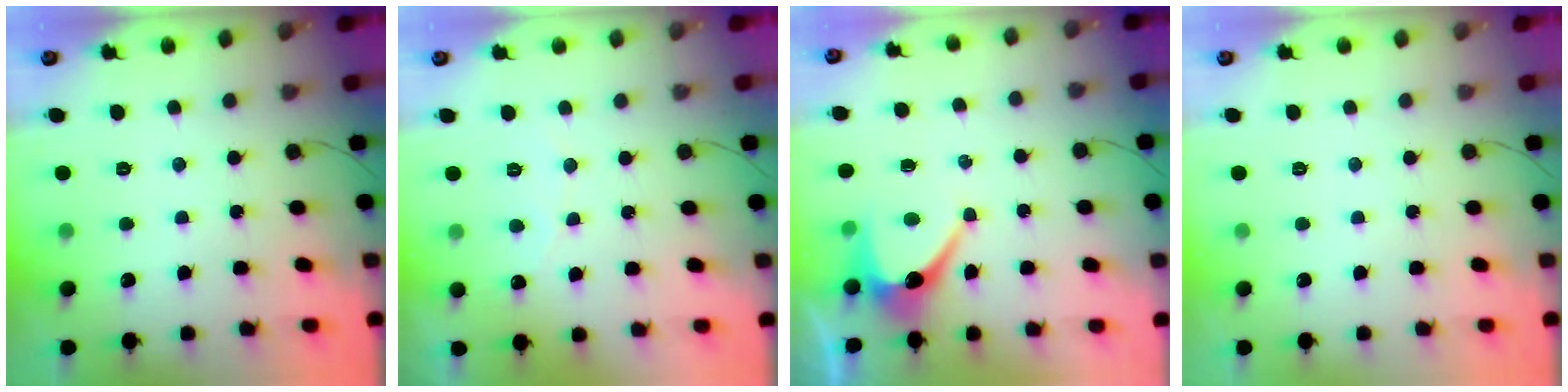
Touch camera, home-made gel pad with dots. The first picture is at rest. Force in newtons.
{"total": 2.4, "press": 2.4, "slide": 0.1}
{"total": 7.4, "press": 7.3, "slide": 0.8}
{"total": 0.0}